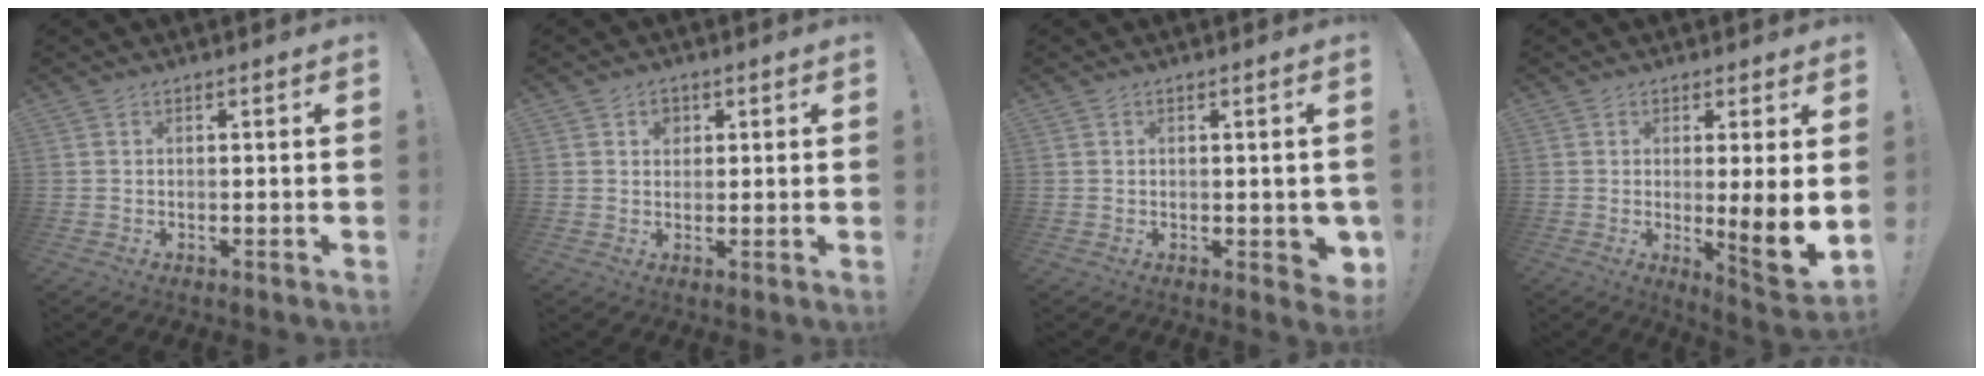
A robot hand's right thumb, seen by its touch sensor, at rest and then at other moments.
{"total": 3.1, "force": [1.3, 2.5, 1.3], "torque": [-0.006, -0.004, 0.019]}
{"total": 2.8, "force": [-0.1, 1.8, 2.2], "torque": [-0.017, 0.002, 0.003]}
{"total": 9.5, "force": [-0.1, 0.1, 9.5], "torque": [-0.120, -0.024, -0.004]}